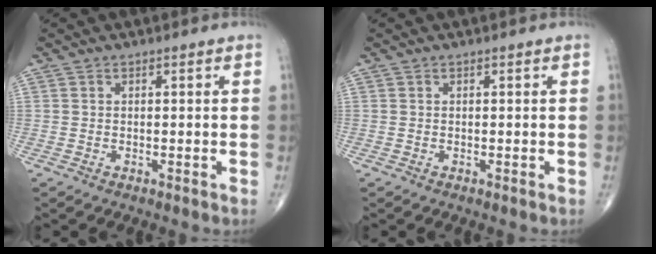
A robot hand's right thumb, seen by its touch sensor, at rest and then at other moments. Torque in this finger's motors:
{"motor_torque": [0.00, 0.00, 0.11, 0.12, 0.00]}